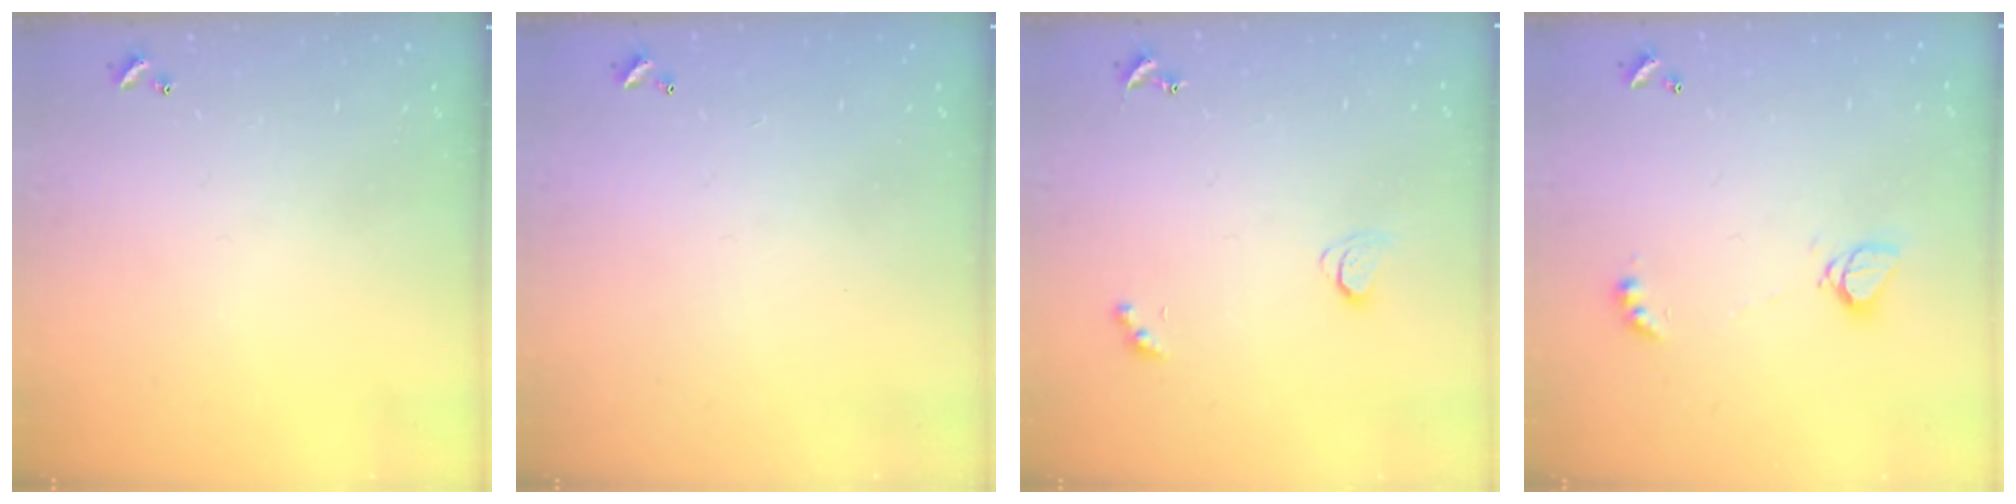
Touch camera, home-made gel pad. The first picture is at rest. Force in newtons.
{"total": 2.9, "press": 2.9, "slide": 0.1}
{"total": 1.7, "press": 1.7, "slide": 0.3}
{"total": 4.9, "press": 4.9, "slide": 0.2}